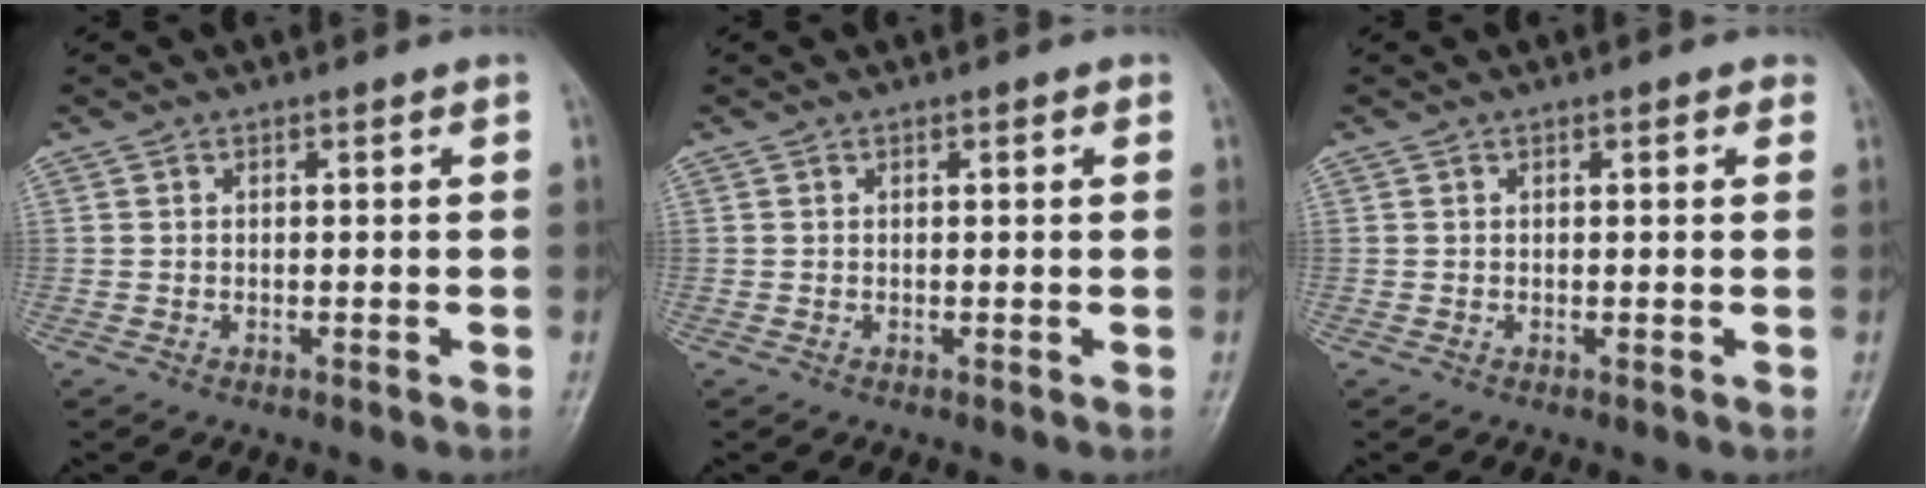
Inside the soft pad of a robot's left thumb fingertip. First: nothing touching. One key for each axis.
{"total": 0.5, "fx": 0.3, "fy": 0.3, "fz": 0.4, "tx": -0.004, "ty": 0.001, "tz": 0.001}
{"total": 0.9, "fx": 0.5, "fy": 0.5, "fz": 0.5, "tx": -0.001, "ty": 0.001, "tz": 0.001}